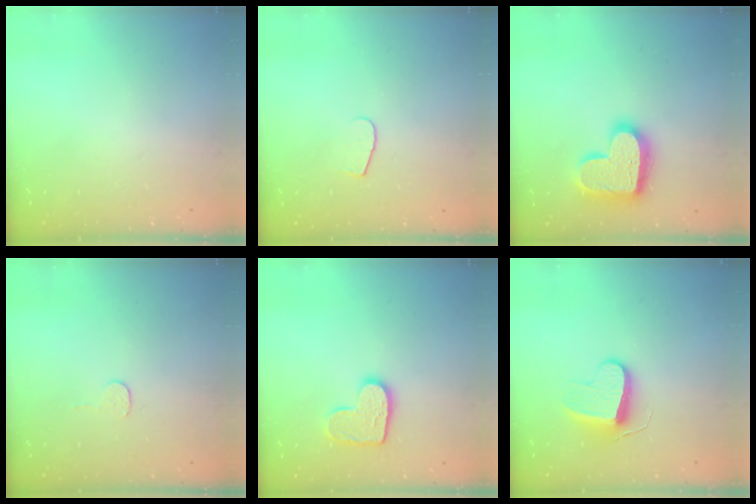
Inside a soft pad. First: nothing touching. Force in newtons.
{"total": 5.9, "press": 5.9, "slide": 0.6}
{"total": 18.7, "press": 18.6, "slide": 1.1}
{"total": 3.0, "press": 3.0, "slide": 0.3}
{"total": 10.7, "press": 10.7, "slide": 0.5}
{"total": 9.9, "press": 9.8, "slide": 0.6}